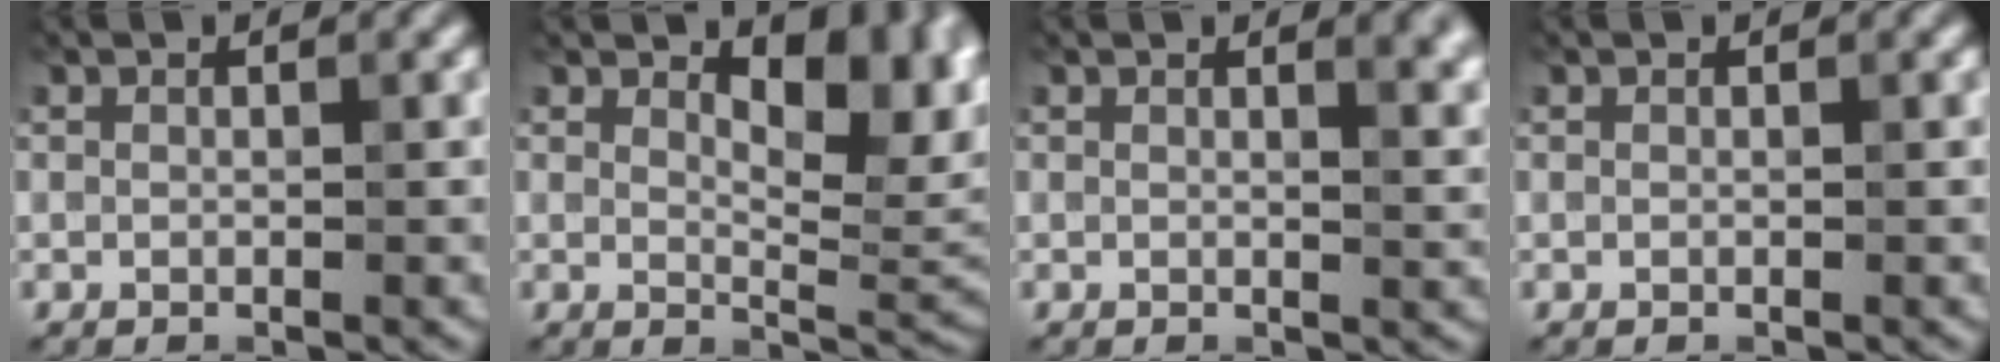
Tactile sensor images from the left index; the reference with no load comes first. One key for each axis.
{"total": 7.0, "fx": 3.0, "fy": 3.1, "fz": 5.5, "tx": -0.076, "ty": -0.011, "tz": 0.046}
{"total": 2.6, "fx": 1.5, "fy": 0.7, "fz": 2.0, "tx": -0.024, "ty": 0.001, "tz": 0.024}
{"total": 0.0}